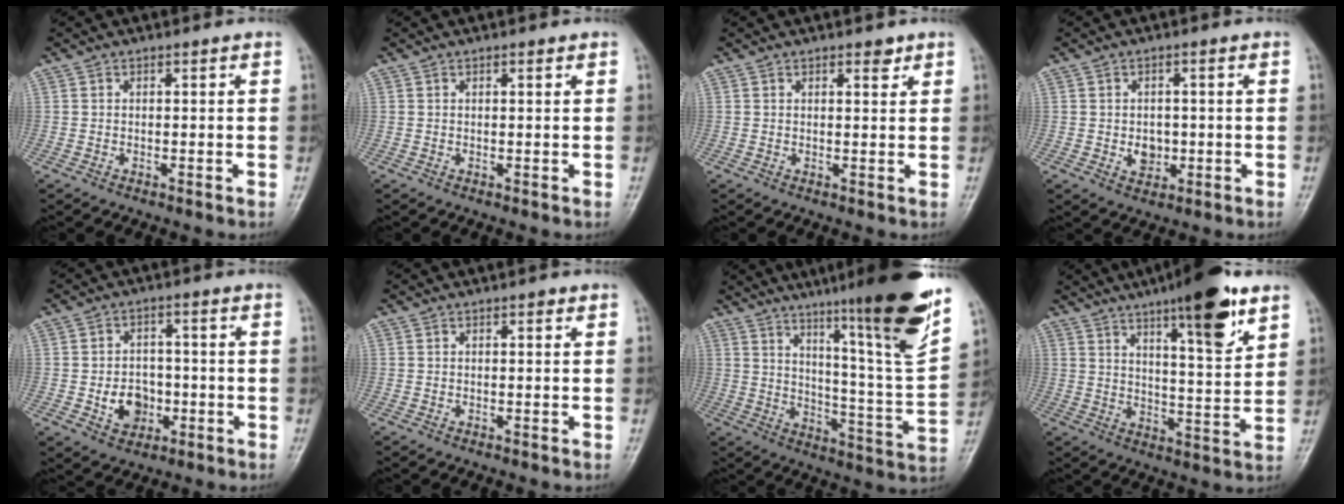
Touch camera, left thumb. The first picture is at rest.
{"total": 0.6, "force": [0.4, 0.2, 0.5], "torque": [-0.009, -0.001, 0.006]}
{"total": 2.0, "force": [1.4, 0.9, 1.2], "torque": [-0.007, -0.007, 0.019]}
{"total": 3.9, "force": [-0.5, 3.1, 2.3], "torque": [-0.018, 0.001, 0.000]}
{"total": 7.1, "force": [-1.7, 5.7, 3.9], "torque": [-0.031, 0.012, -0.023]}
{"total": 0.7, "force": [0.4, 0.3, 0.5], "torque": [-0.006, 0.000, 0.004]}
{"total": 23.3, "force": [15.1, 1.1, 17.7], "torque": [-0.235, -0.078, 0.226]}
{"total": 15.4, "force": [9.2, 3.4, 11.9], "torque": [-0.158, -0.046, 0.140]}